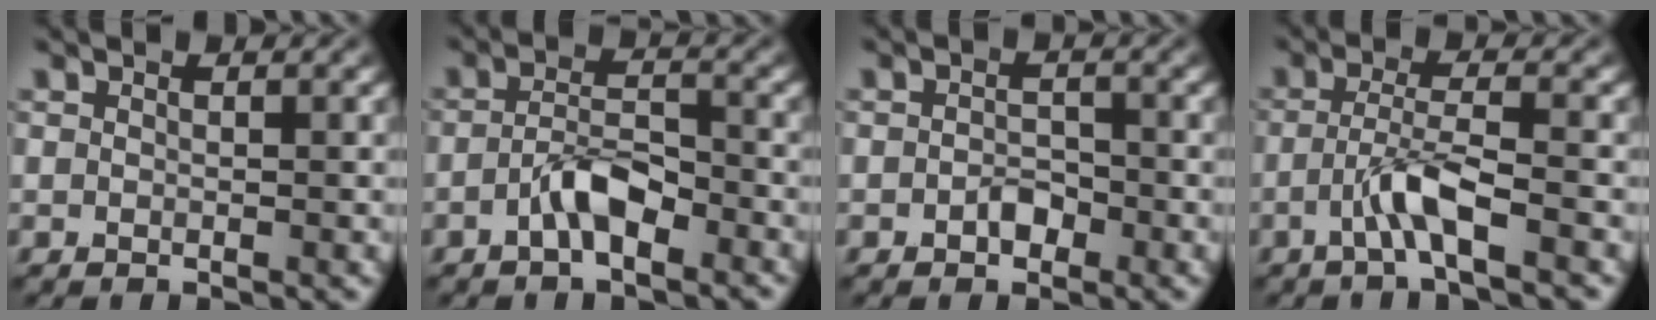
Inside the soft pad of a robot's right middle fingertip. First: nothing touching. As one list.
[{"total": 3.3, "force": [-1.8, 1.4, 2.4], "torque": [-0.045, 0.009, -0.036]}, {"total": 1.7, "force": [-0.8, 1.1, 1.0], "torque": [-0.015, 0.002, -0.015]}, {"total": 3.6, "force": [-1.7, 0.4, 3.1], "torque": [-0.063, 0.010, -0.038]}]